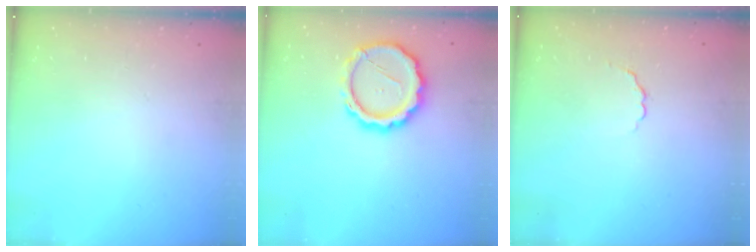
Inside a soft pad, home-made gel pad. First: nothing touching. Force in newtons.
{"total": 14.5, "press": 14.3, "slide": 2.7}
{"total": 1.8, "press": 1.5, "slide": 1.0}